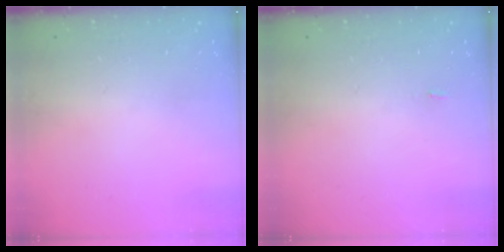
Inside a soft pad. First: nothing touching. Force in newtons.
{"total": 12.5, "press": 4.6, "slide": 11.7}